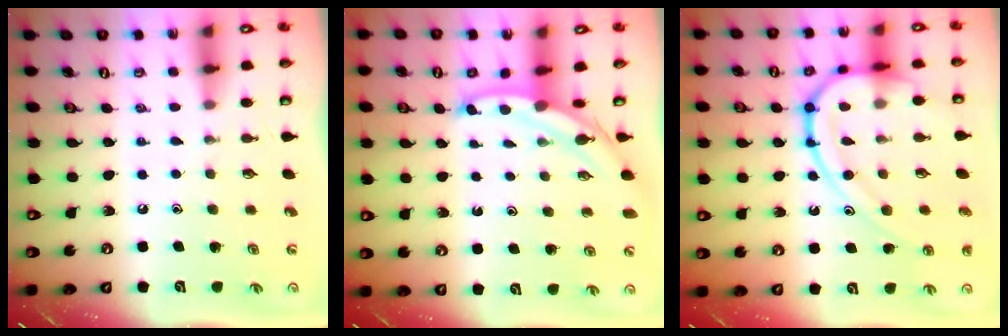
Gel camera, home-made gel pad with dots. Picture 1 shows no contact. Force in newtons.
{"total": 5.3, "press": 5.2, "slide": 0.5}
{"total": 16.5, "press": 16.5, "slide": 0.8}